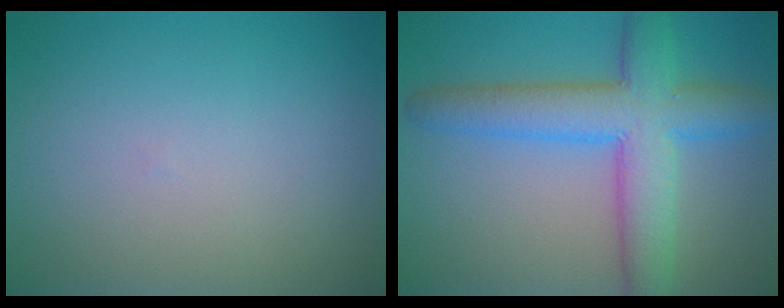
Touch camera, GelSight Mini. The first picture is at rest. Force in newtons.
{"total": 7.6, "press": 7.6, "slide": 0.3}